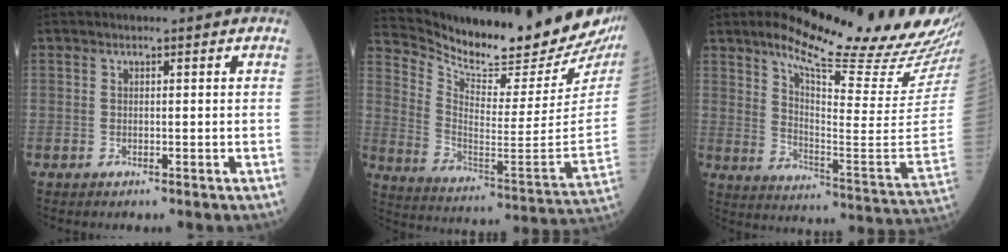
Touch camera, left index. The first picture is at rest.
{"total": 23.6, "force": [21.8, 3.2, 8.4], "torque": [-0.159, -0.098, 0.310]}
{"total": 23.6, "force": [19.3, 1.1, 13.5], "torque": [-0.204, -0.063, 0.270]}